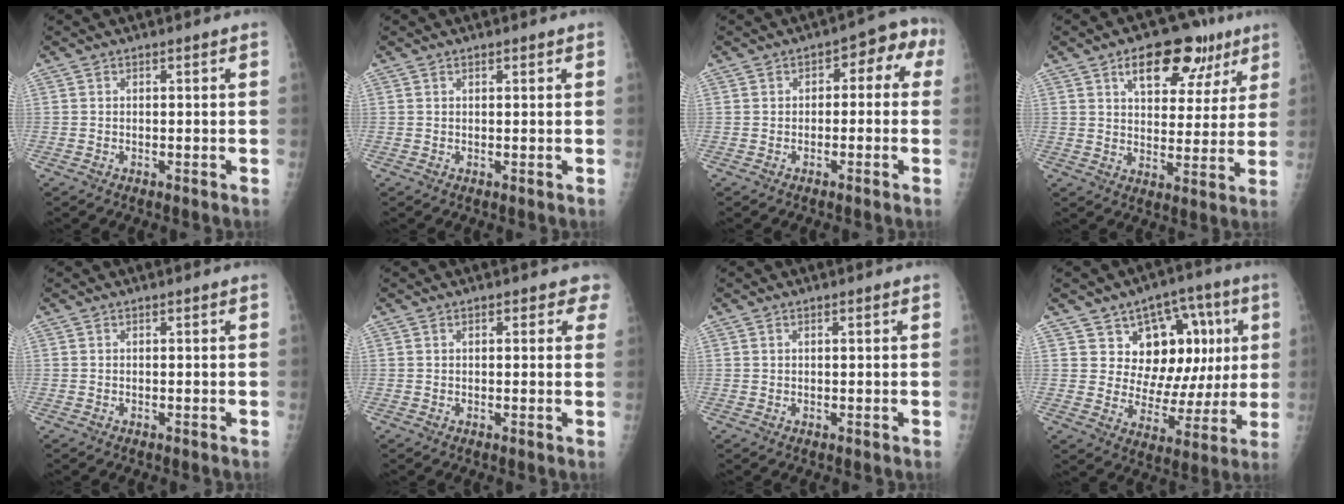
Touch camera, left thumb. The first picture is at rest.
{"total": 0.7, "force": [0.5, 0.3, 0.4], "torque": [-0.005, -0.002, 0.007]}
{"total": 5.8, "force": [-0.2, 4.2, 4.0], "torque": [-0.010, 0.035, -0.014]}
{"total": 15.0, "force": [8.2, 8.0, 9.6], "torque": [-0.084, -0.017, 0.119]}
{"total": 0.0}
{"total": 2.6, "force": [1.6, 1.6, 1.2], "torque": [0.018, -0.002, 0.011]}
{"total": 0.5, "force": [0.2, 0.2, 0.4], "torque": [-0.008, 0.001, 0.006]}
{"total": 16.3, "force": [4.9, 10.9, 11.1], "torque": [-0.095, -0.004, 0.079]}